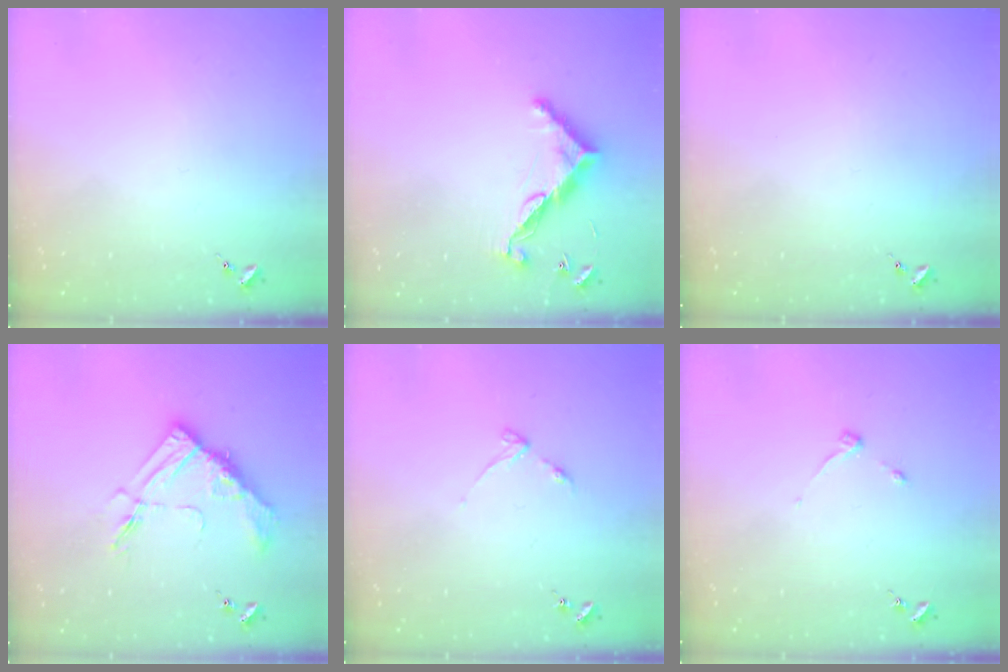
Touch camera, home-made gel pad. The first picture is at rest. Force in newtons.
{"total": 10.9, "press": 10.9, "slide": 0.4}
{"total": 0.0}
{"total": 14.1, "press": 14.0, "slide": 1.1}
{"total": 4.2, "press": 4.1, "slide": 0.4}
{"total": 3.8, "press": 3.8, "slide": 0.5}